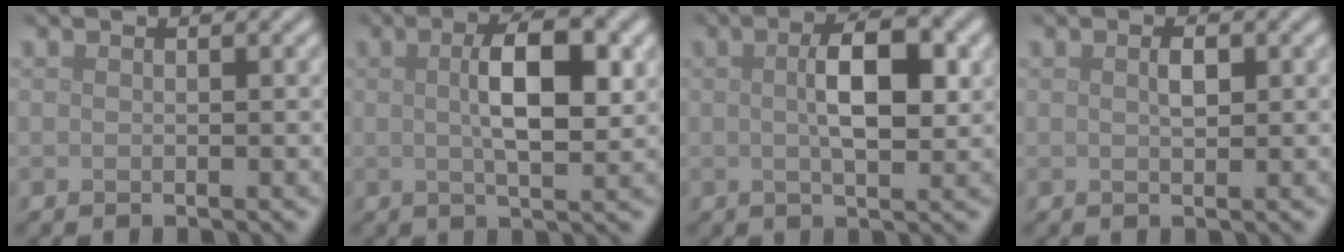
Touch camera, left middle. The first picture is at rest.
{"total": 6.0, "force": [1.0, 2.0, 5.6], "torque": [-0.093, 0.005, 0.016]}
{"total": 5.2, "force": [0.8, 1.9, 4.8], "torque": [-0.084, 0.004, 0.011]}
{"total": 1.2, "force": [0.3, 0.5, 1.1], "torque": [-0.022, 0.000, 0.007]}